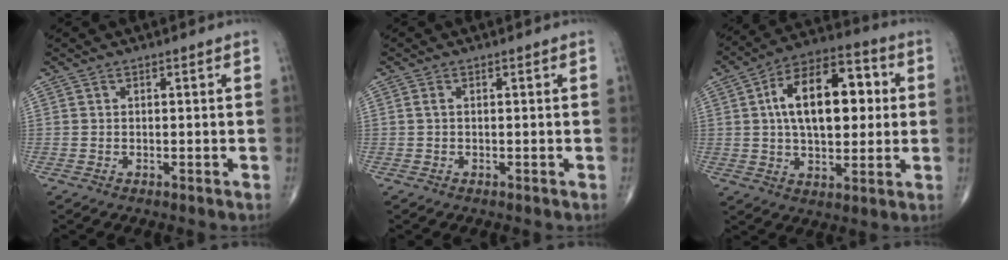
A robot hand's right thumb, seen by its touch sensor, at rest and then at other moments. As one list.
[{"total": 0.7, "force": [0.1, 0.3, 0.6], "torque": [-0.015, 0.000, -0.001]}, {"total": 18.3, "force": [2.9, 9.9, 15.1], "torque": [-0.216, 0.019, 0.041]}]